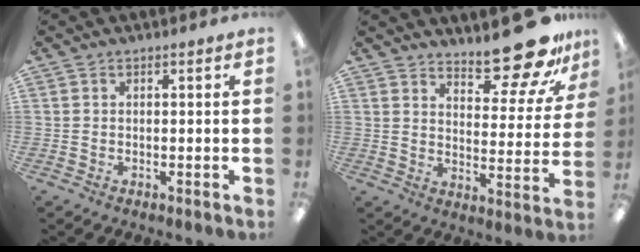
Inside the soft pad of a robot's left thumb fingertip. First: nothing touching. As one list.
[{"total": 15.9, "force": [13.0, 4.9, 7.7], "torque": [-0.098, -0.103, 0.219]}]